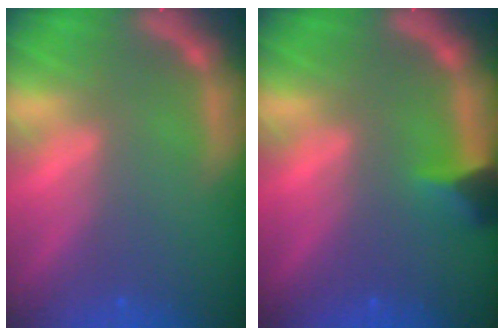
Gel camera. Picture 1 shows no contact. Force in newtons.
{"total": 2.4}